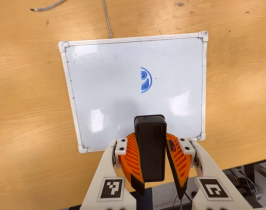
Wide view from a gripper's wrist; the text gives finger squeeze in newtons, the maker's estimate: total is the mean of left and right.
{"total": 10.7, "left": 10.1, "right": 11.2}